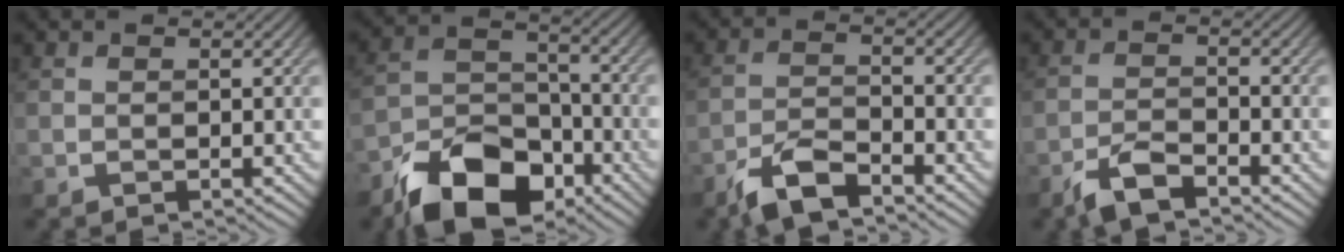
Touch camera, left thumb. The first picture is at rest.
{"total": 12.5, "force": [-8.7, 6.4, 6.2], "torque": [-0.124, -0.006, -0.165]}
{"total": 6.3, "force": [-4.8, 1.7, 3.7], "torque": [-0.077, -0.001, -0.100]}
{"total": 4.8, "force": [-3.6, 1.3, 2.9], "torque": [-0.062, -0.002, -0.077]}